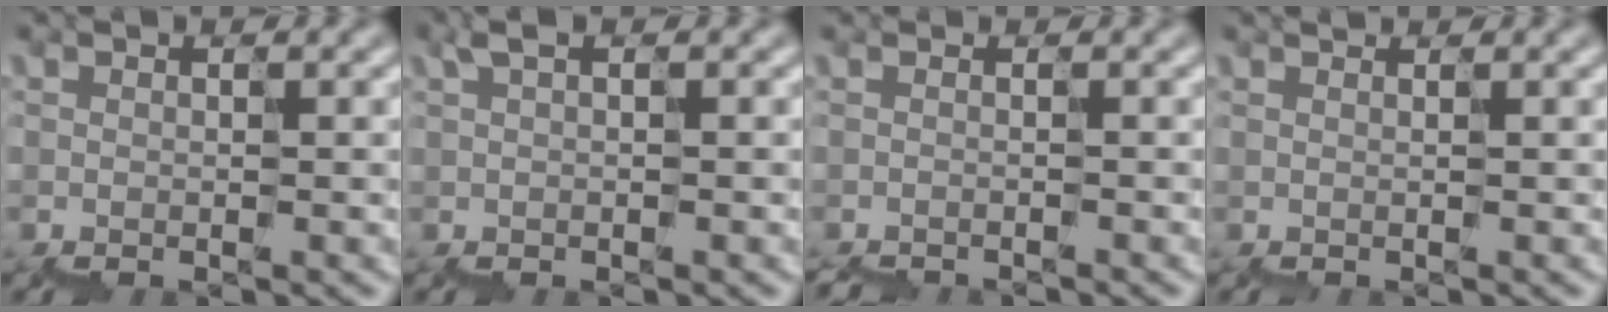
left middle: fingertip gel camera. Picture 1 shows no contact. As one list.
[{"total": 0.6, "force": [0.4, -0.1, 0.4], "torque": [-0.022, 0.004, 0.006]}, {"total": 1.6, "force": [-1.6, 0.0, -0.4], "torque": [0.018, -0.011, -0.010]}, {"total": 0.6, "force": [0.5, 0.3, 0.0], "torque": [0.011, 0.011, 0.001]}]